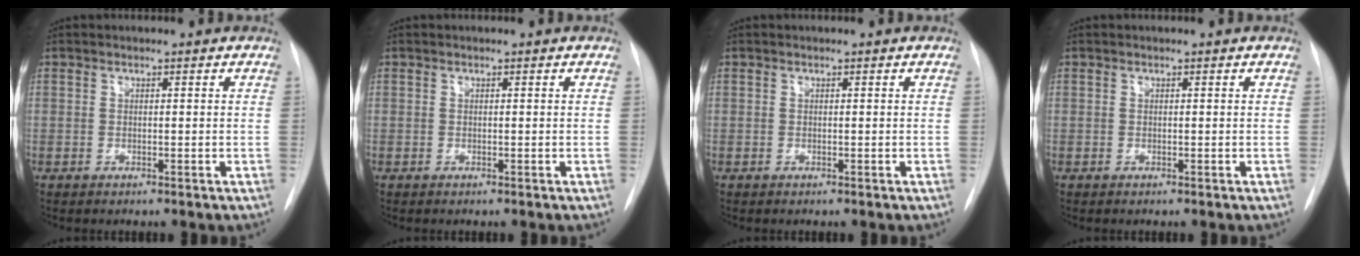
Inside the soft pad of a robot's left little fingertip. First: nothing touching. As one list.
[{"total": 0.0}, {"total": 0.0}, {"total": 0.0}]